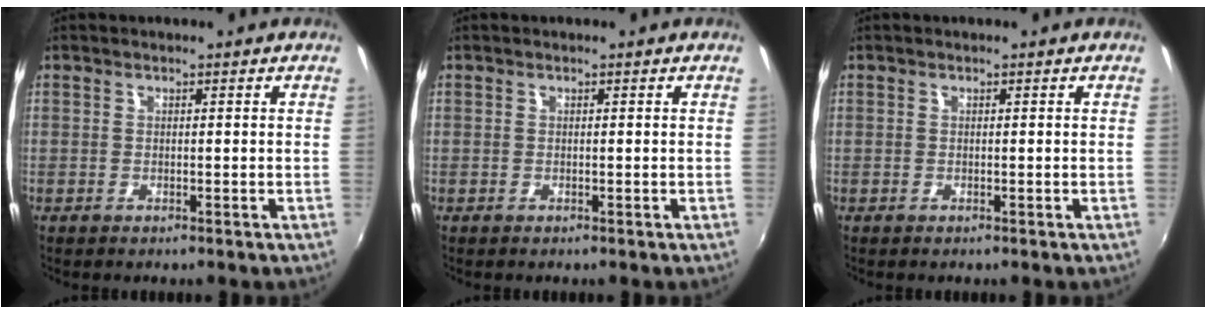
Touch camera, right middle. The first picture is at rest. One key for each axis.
{"total": 0.0}
{"total": 0.0}